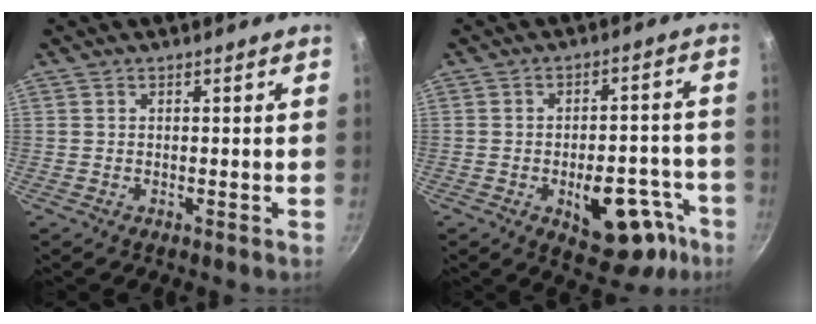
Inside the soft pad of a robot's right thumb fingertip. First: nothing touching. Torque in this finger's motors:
{"motor_torque": [1.93, 1.99, 0.76, -0.52, 0.08]}